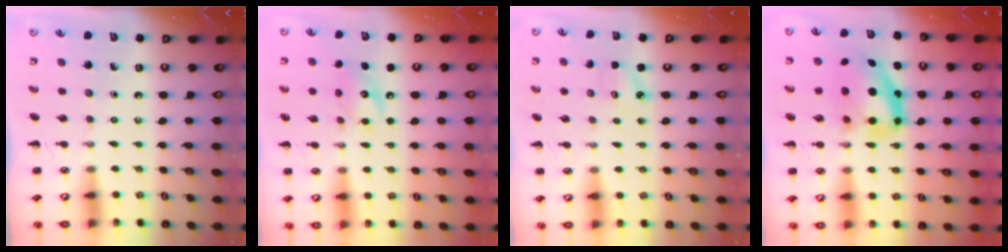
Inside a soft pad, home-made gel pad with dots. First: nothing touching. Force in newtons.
{"total": 8.6, "press": 8.6, "slide": 1.0}
{"total": 2.4, "press": 2.3, "slide": 0.7}
{"total": 10.8, "press": 10.6, "slide": 2.5}